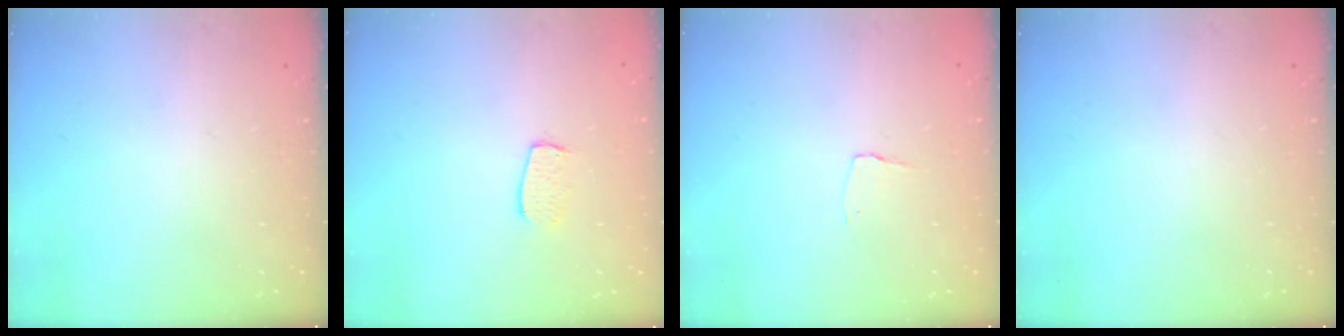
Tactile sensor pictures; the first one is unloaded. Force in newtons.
{"total": 5.9, "press": 5.9, "slide": 0.3}
{"total": 2.9, "press": 2.9, "slide": 0.3}
{"total": 0.0}